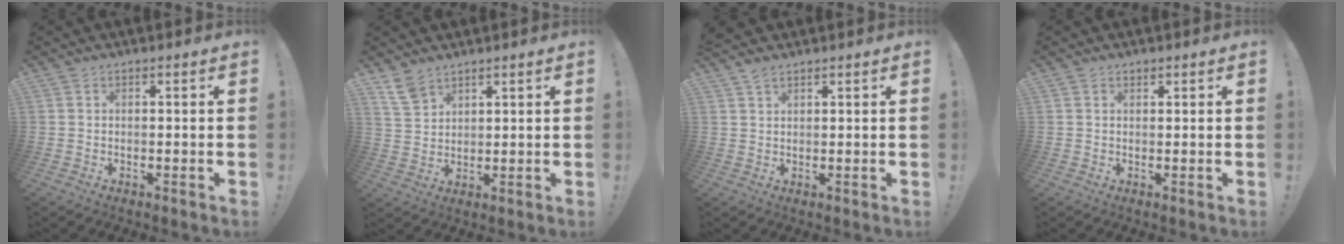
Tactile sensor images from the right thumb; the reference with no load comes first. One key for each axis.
{"total": 6.4, "fx": 4.8, "fy": 3.1, "fz": 2.8, "tx": -0.047, "ty": -0.023, "tz": 0.092}
{"total": 2.5, "fx": 2.0, "fy": 0.8, "fz": 1.3, "tx": -0.025, "ty": -0.007, "tz": 0.036}
{"total": 0.8, "fx": 0.7, "fy": 0.5, "fz": 0.2, "tx": 0.008, "ty": -0.005, "tz": 0.012}